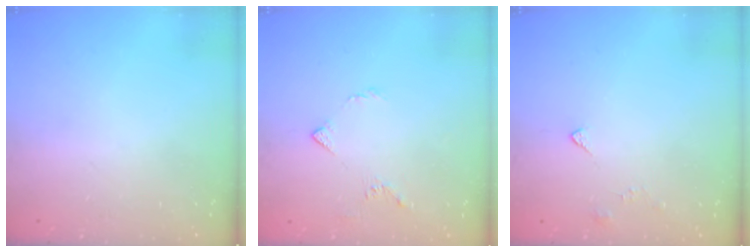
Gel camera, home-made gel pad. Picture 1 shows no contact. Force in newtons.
{"total": 4.2, "press": 4.1, "slide": 1.0}
{"total": 2.6, "press": 2.6, "slide": 0.5}